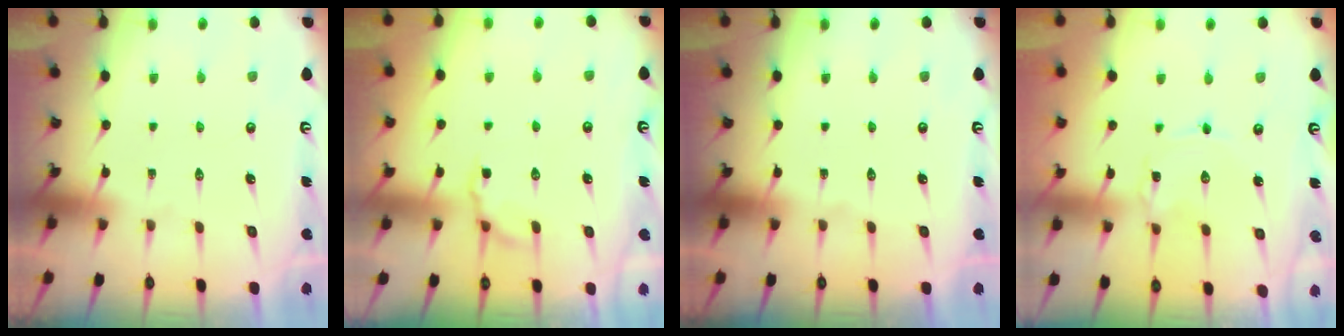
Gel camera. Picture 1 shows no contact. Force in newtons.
{"total": 3.8, "press": 3.5, "slide": 1.4}
{"total": 0.0}
{"total": 0.7, "press": 0.7, "slide": 0.1}